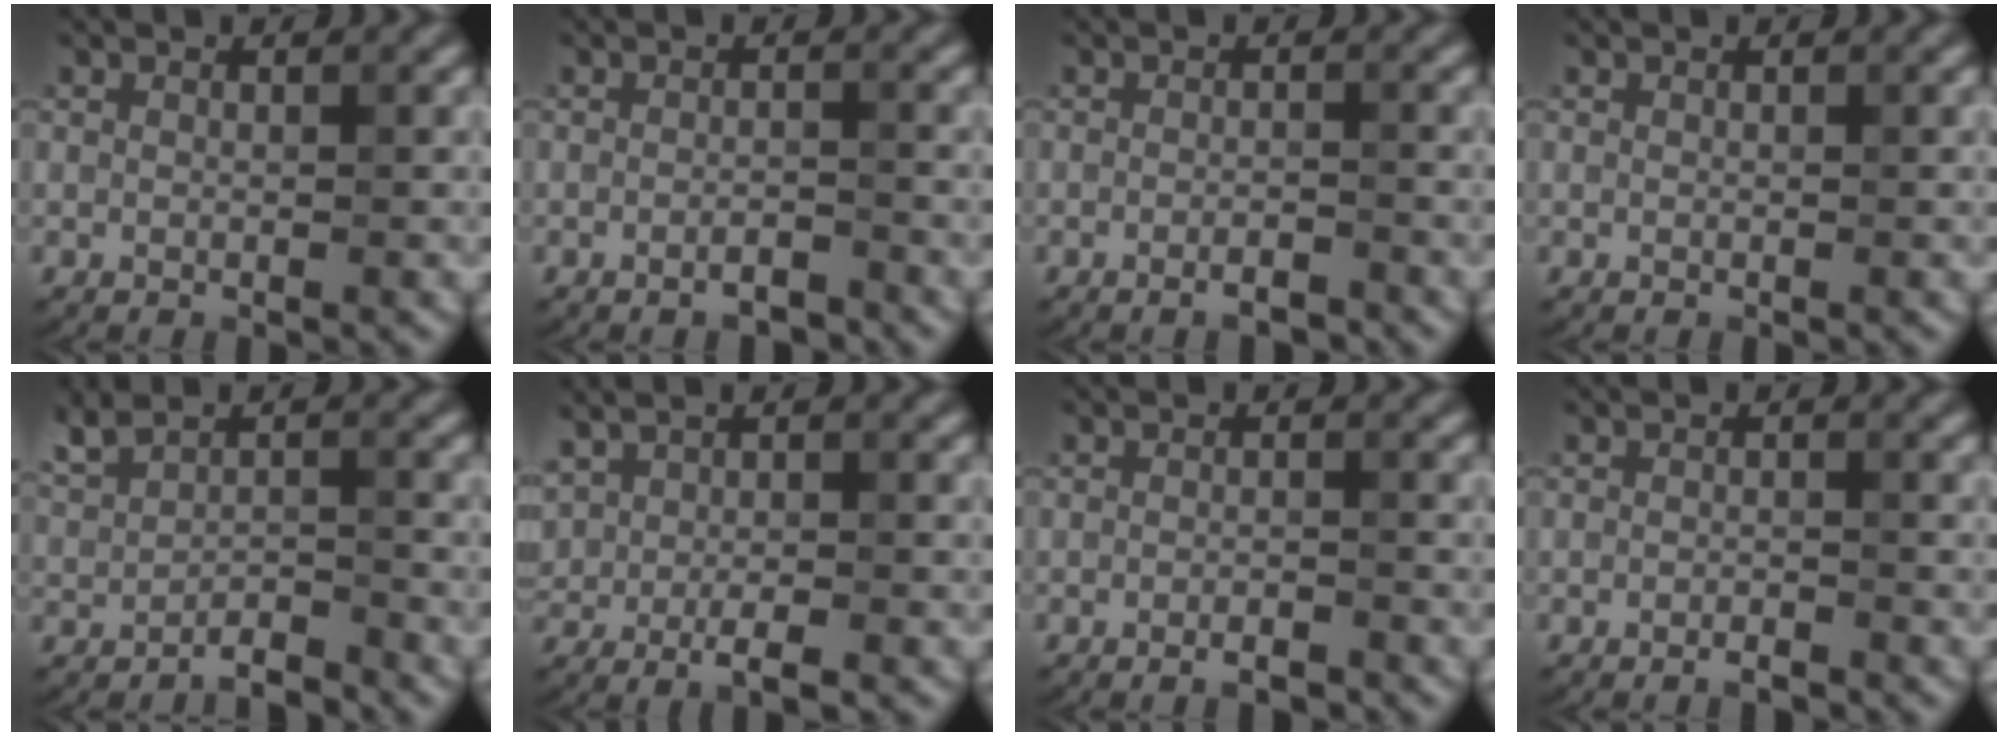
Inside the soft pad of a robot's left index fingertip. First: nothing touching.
{"total": 1.5, "force": [-1.1, 0.3, 1.0], "torque": [-0.015, 0.001, -0.020]}
{"total": 1.7, "force": [-1.2, 0.2, 1.2], "torque": [-0.016, -0.001, -0.020]}
{"total": 0.0}
{"total": 1.9, "force": [-1.1, 0.5, 1.4], "torque": [-0.026, -0.002, -0.021]}
{"total": 3.2, "force": [-0.3, 1.4, 2.8], "torque": [-0.063, -0.007, 0.001]}
{"total": 1.4, "force": [-1.0, 0.2, 1.0], "torque": [-0.013, -0.003, -0.018]}
{"total": 1.1, "force": [-0.8, 0.1, 0.6], "torque": [-0.009, -0.002, -0.016]}